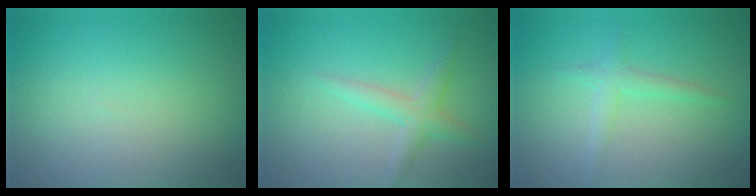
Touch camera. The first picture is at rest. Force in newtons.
{"total": 2.1, "press": 2.1, "slide": 0.1}
{"total": 1.6, "press": 1.6, "slide": 0.1}